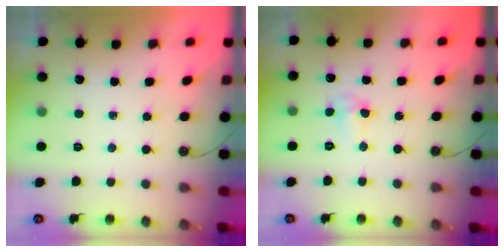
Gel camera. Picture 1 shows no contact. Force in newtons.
{"total": 2.8, "press": 2.6, "slide": 0.9}